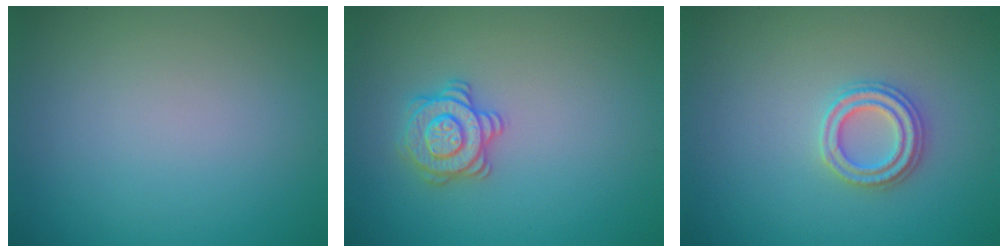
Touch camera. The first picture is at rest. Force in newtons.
{"total": 2.8, "press": 2.8, "slide": 0.4}
{"total": 2.4, "press": 2.4, "slide": 0.2}